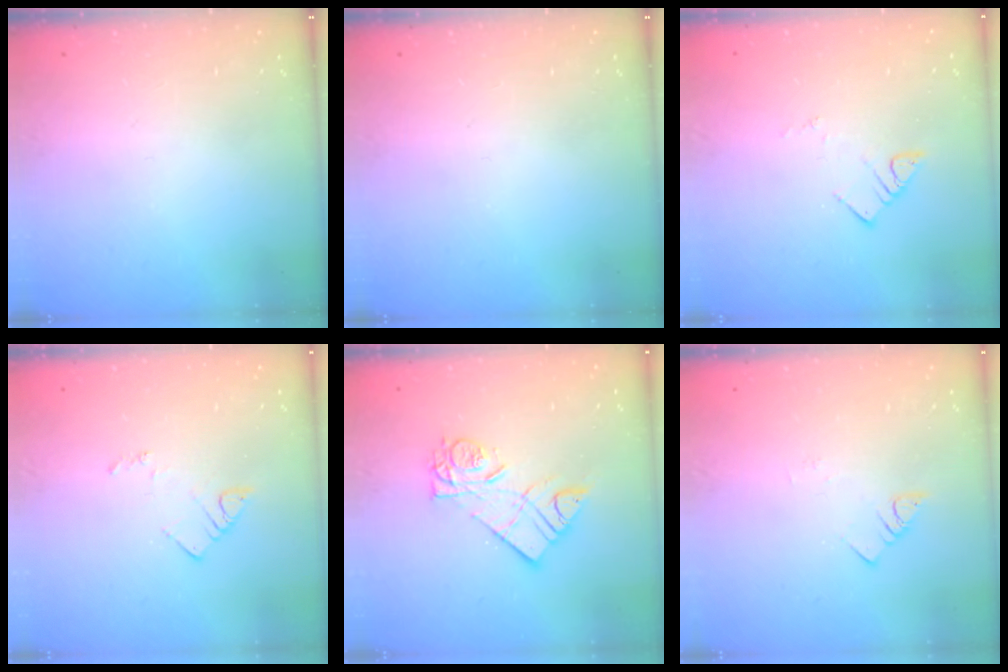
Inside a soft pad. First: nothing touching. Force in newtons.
{"total": 0.0}
{"total": 4.1, "press": 4.1, "slide": 0.2}
{"total": 5.1, "press": 5.1, "slide": 0.3}
{"total": 11.4, "press": 11.4, "slide": 1.0}
{"total": 1.5, "press": 1.5, "slide": 0.3}